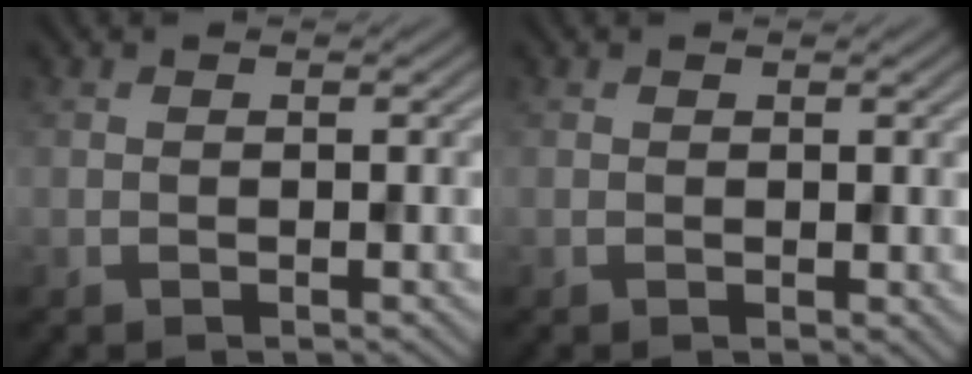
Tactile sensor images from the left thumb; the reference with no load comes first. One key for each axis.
{"total": 0.7, "fx": 0.1, "fy": 0.4, "fz": 0.5, "tx": -0.004, "ty": -0.002, "tz": 0.002}